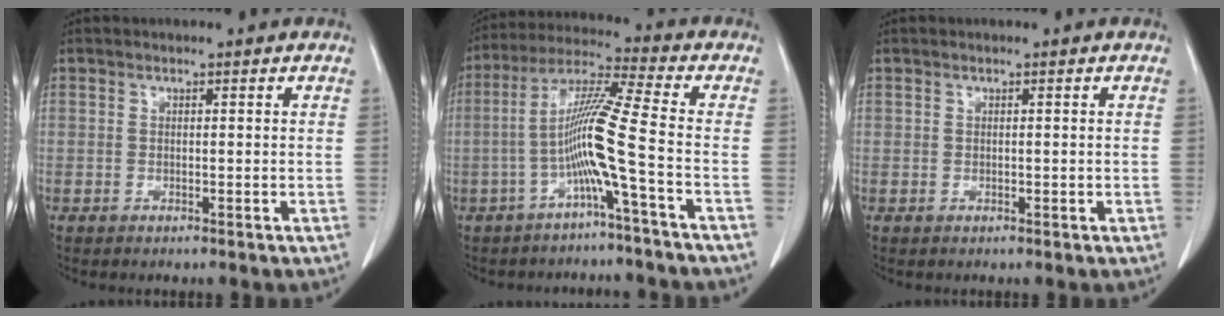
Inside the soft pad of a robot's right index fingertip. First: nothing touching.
{"total": 8.6, "force": [-2.8, -1.6, 8.0], "torque": [-0.160, 0.015, -0.055]}
{"total": 0.0}